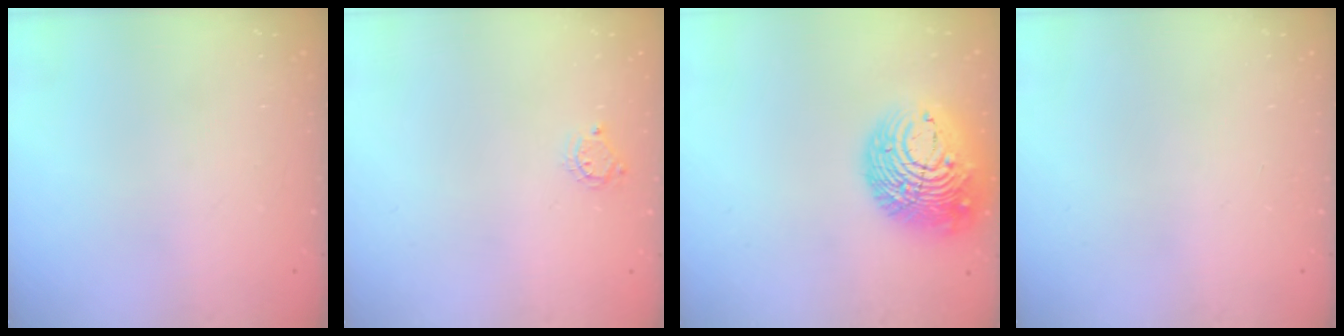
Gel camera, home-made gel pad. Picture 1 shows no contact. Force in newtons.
{"total": 3.8, "press": 3.8, "slide": 0.4}
{"total": 17.1, "press": 17.0, "slide": 1.6}
{"total": 0.0}